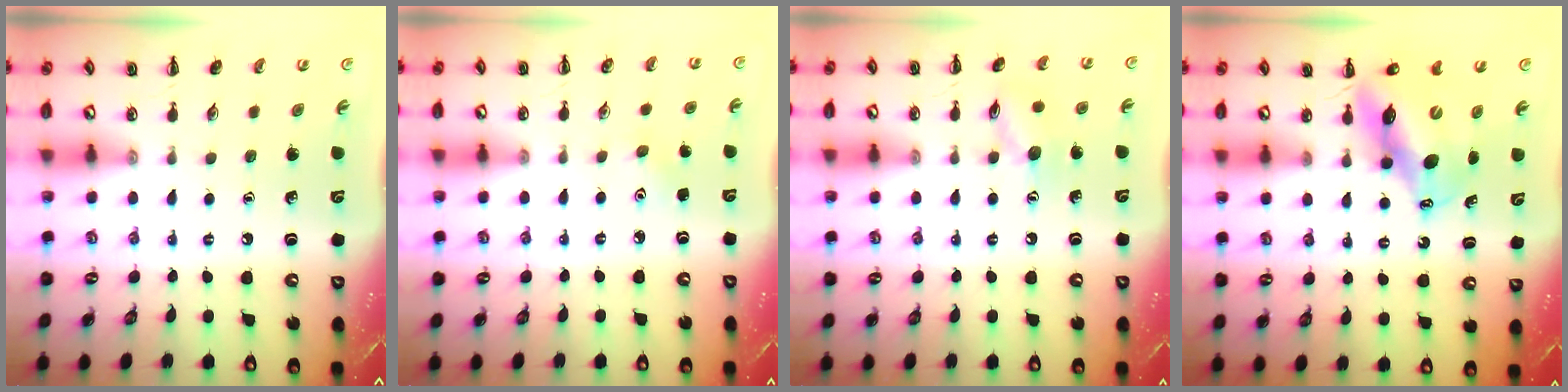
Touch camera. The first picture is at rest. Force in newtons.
{"total": 3.2, "press": 3.1, "slide": 0.8}
{"total": 8.1, "press": 8.1, "slide": 0.8}
{"total": 11.6, "press": 11.2, "slide": 3.1}